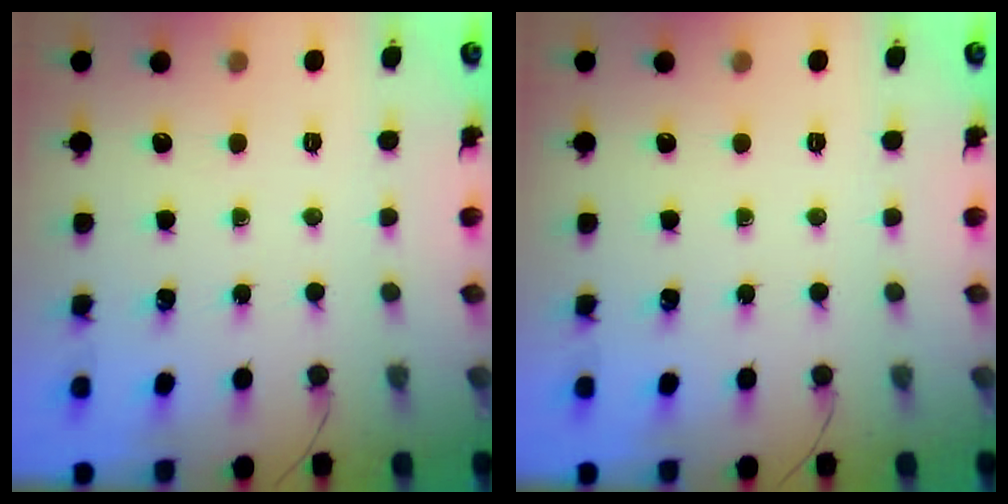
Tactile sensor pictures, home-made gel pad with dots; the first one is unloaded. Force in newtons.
{"total": 0.0}